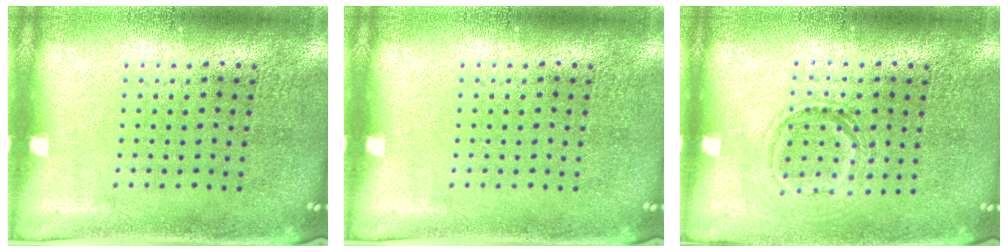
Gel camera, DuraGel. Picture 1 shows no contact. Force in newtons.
{"total": 0.0}
{"total": 1.2, "press": 1.1, "slide": 0.6}